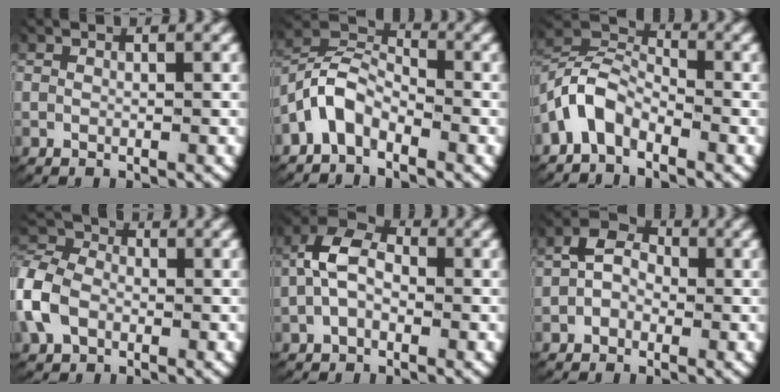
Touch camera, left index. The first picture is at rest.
{"total": 5.7, "force": [-0.7, 4.8, 2.9], "torque": [-0.073, -0.006, -0.025]}
{"total": 6.2, "force": [-1.1, 5.2, 3.2], "torque": [-0.079, -0.006, -0.032]}
{"total": 5.9, "force": [0.1, 5.0, 3.1], "torque": [-0.078, -0.001, -0.007]}
{"total": 5.1, "force": [0.5, 3.5, 3.7], "torque": [-0.066, 0.007, -0.001]}
{"total": 5.3, "force": [1.0, 4.1, 3.1], "torque": [-0.040, 0.006, 0.003]}